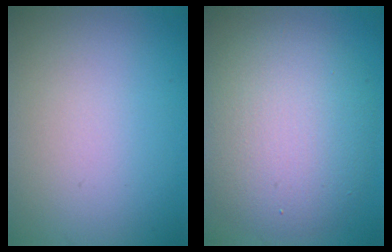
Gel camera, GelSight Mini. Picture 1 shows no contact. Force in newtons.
{"total": 7.8, "press": 7.8, "slide": 0.4}